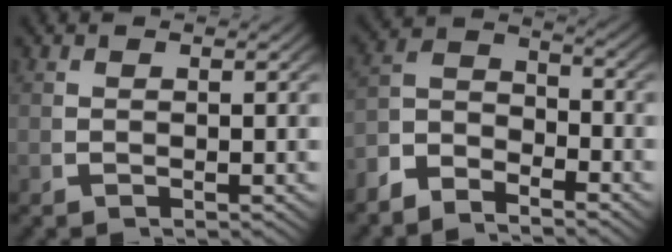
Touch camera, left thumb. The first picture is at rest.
{"total": 4.9, "force": [-1.5, 3.5, 3.1], "torque": [-0.046, -0.007, -0.040]}